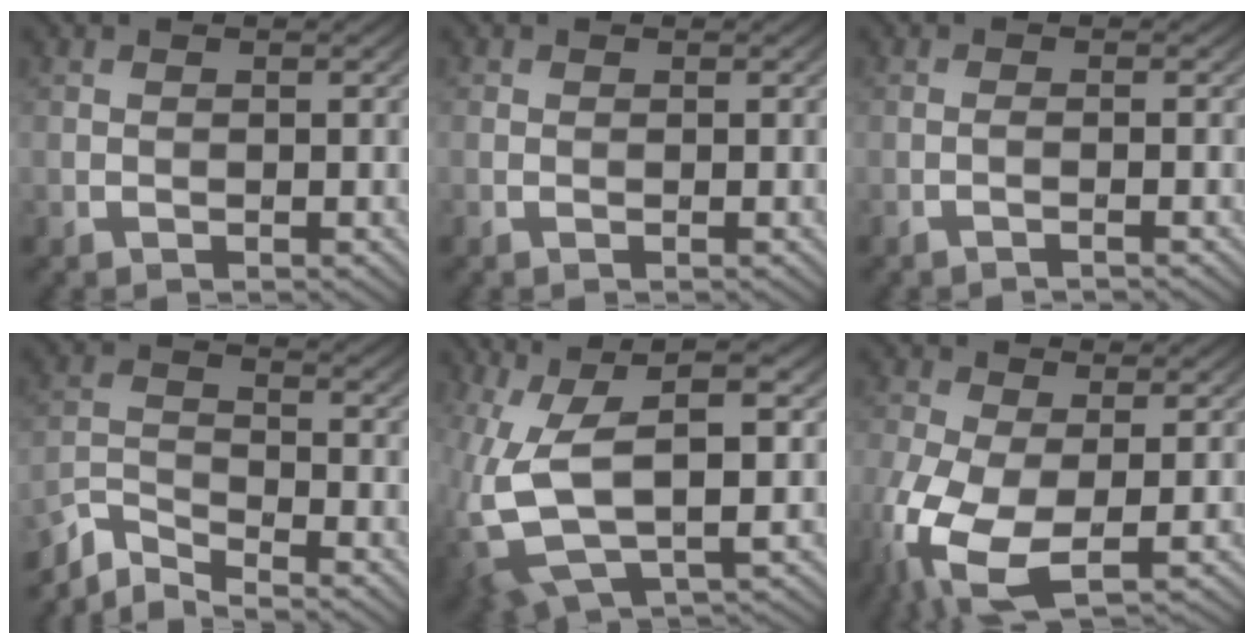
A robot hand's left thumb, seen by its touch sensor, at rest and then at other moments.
{"total": 0.0}
{"total": 1.0, "force": [-0.4, 0.0, 1.0], "torque": [-0.008, 0.011, -0.018]}
{"total": 4.9, "force": [-4.5, 0.9, 1.8], "torque": [-0.045, -0.007, -0.104]}
{"total": 12.0, "force": [0.4, 5.7, 10.5], "torque": [-0.249, -0.011, 0.012]}
{"total": 10.3, "force": [-3.7, 5.3, 8.1], "torque": [-0.223, -0.029, -0.068]}